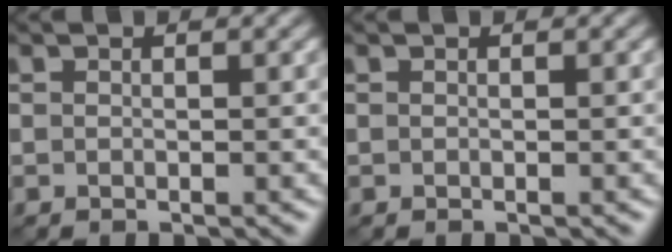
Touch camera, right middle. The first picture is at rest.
{"total": 0.0}